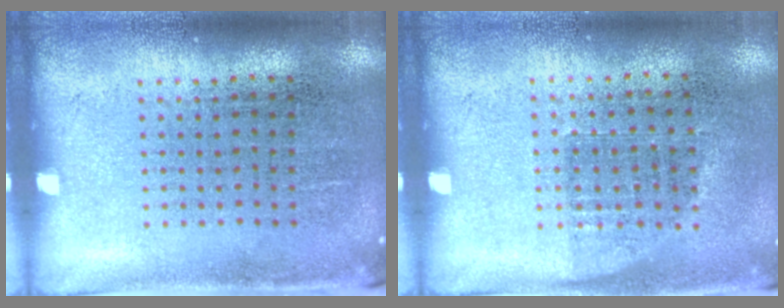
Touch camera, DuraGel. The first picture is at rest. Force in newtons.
{"total": 0.7, "press": 0.7, "slide": 0.3}